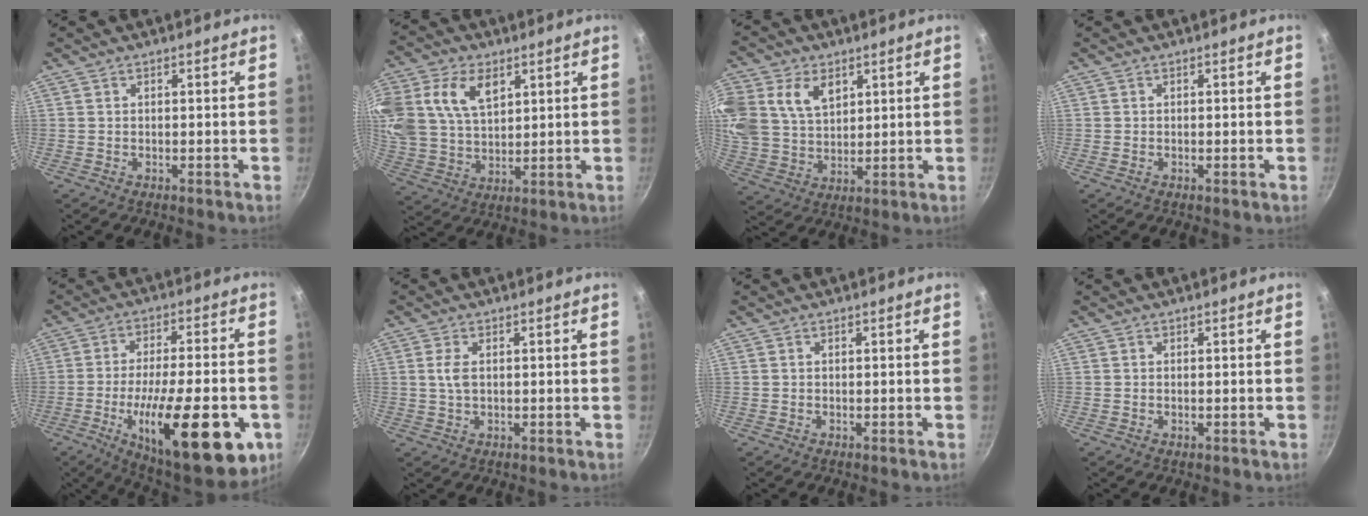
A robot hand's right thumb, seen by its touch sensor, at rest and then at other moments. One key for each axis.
{"total": 17.4, "fx": 6.9, "fy": 11.7, "fz": 10.9, "tx": -0.229, "ty": 0.001, "tz": 0.135}
{"total": 17.2, "fx": 6.5, "fy": 12.4, "fz": 9.9, "tx": -0.223, "ty": 0.005, "tz": 0.131}
{"total": 0.0}
{"total": 26.2, "fx": -8.6, "fy": 8.9, "fz": 23.0, "tx": -0.318, "ty": 0.007, "tz": -0.123}
{"total": 3.0, "fx": 0.5, "fy": 1.7, "fz": 2.5, "tx": -0.050, "ty": 0.002, "tz": 0.010}
{"total": 0.0}
{"total": 0.6, "fx": -0.1, "fy": 0.3, "fz": 0.5, "tx": -0.008, "ty": 0.001, "tz": -0.002}